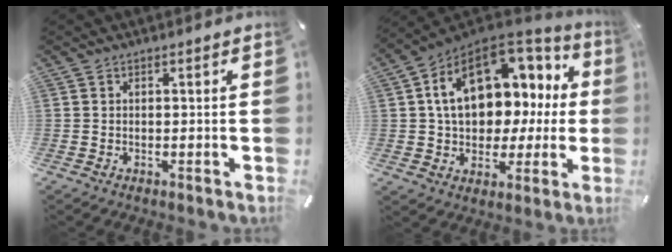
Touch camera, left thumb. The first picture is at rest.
{"total": 17.8, "force": [4.1, 12.9, 11.5], "torque": [-0.176, -0.015, 0.077]}